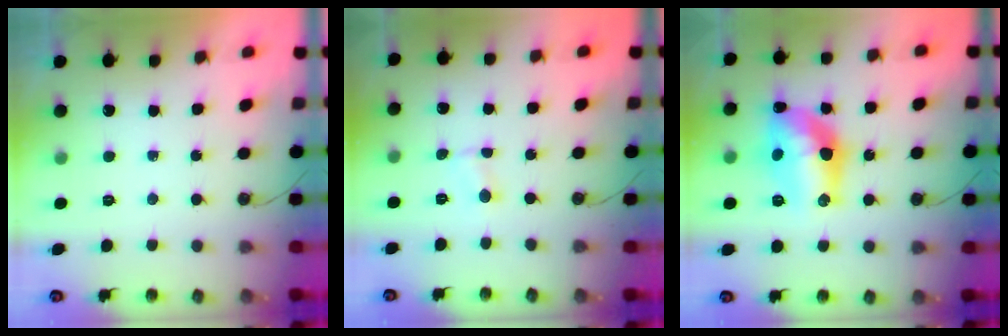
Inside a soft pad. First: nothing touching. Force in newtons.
{"total": 1.1, "press": 1.0, "slide": 0.3}
{"total": 14.5, "press": 14.5, "slide": 0.7}